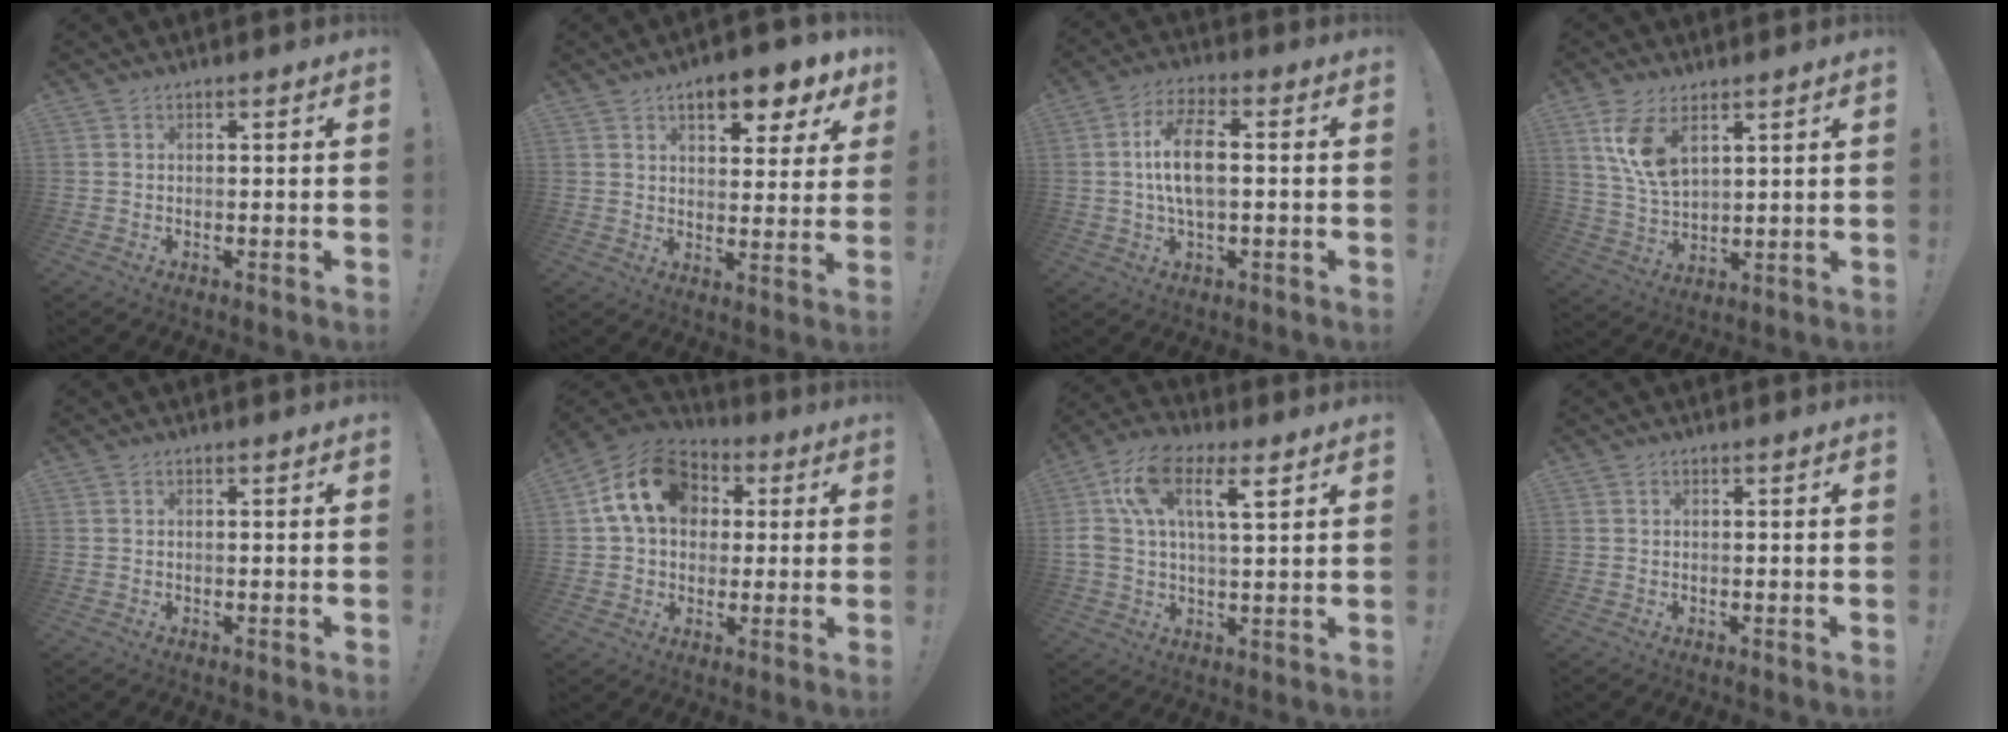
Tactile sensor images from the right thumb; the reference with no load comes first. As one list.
[{"total": 9.7, "force": [5.7, 3.8, 6.9], "torque": [-0.084, -0.030, 0.093]}, {"total": 11.1, "force": [0.1, 5.0, 9.9], "torque": [-0.177, 0.006, 0.002]}, {"total": 10.1, "force": [5.4, 5.0, 7.0], "torque": [-0.138, -0.021, 0.099]}, {"total": 0.0}, {"total": 15.8, "force": [4.4, 12.1, 9.2], "torque": [-0.147, 0.001, 0.085]}, {"total": 12.6, "force": [5.2, 5.1, 10.3], "torque": [-0.206, -0.001, 0.089]}, {"total": 0.0}]